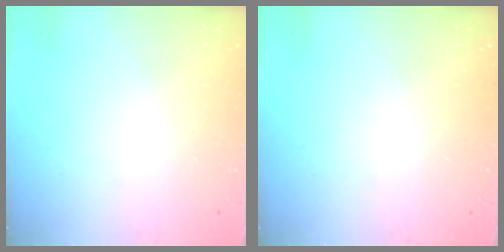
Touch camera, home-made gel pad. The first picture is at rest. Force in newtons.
{"total": 0.0}